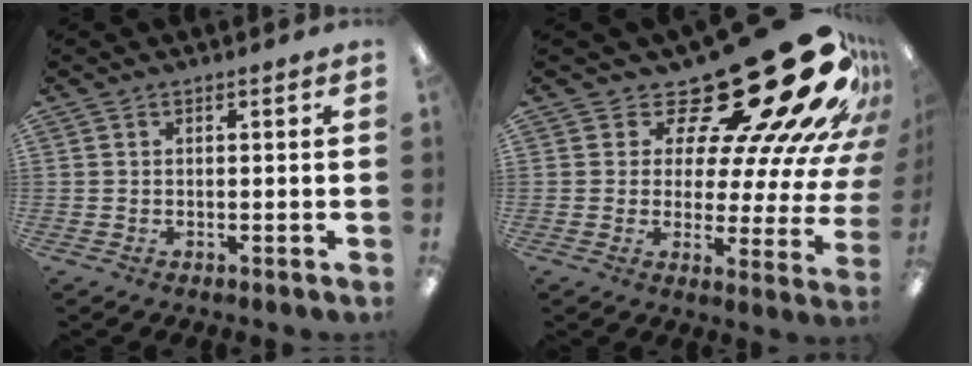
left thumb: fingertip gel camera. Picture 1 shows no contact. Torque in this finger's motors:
{"motor_torque": [2.57, 2.45, 1.36, -1.37, 0.05]}